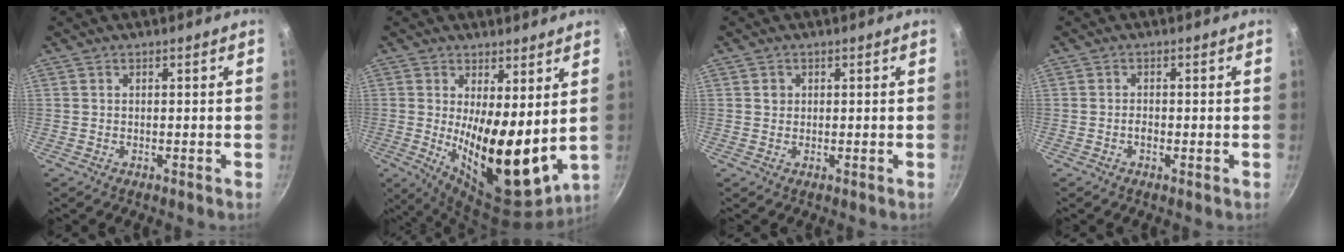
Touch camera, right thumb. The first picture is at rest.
{"total": 16.5, "force": [1.7, 6.8, 15.0], "torque": [-0.205, -0.046, 0.039]}
{"total": 1.3, "force": [0.3, 1.2, 0.4], "torque": [-0.002, 0.001, 0.004]}
{"total": 1.4, "force": [-0.5, 0.7, 1.1], "torque": [-0.023, 0.003, -0.013]}